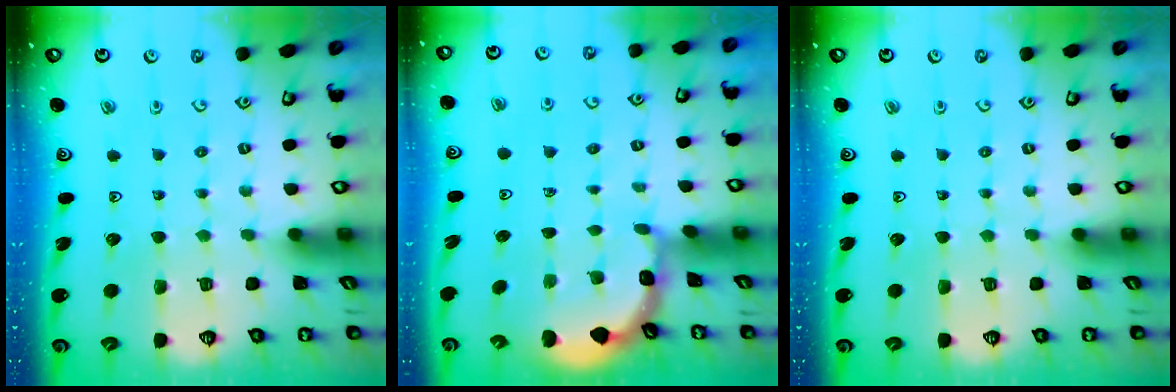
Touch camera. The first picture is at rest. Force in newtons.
{"total": 1.9, "press": 1.9, "slide": 0.2}
{"total": 0.0}